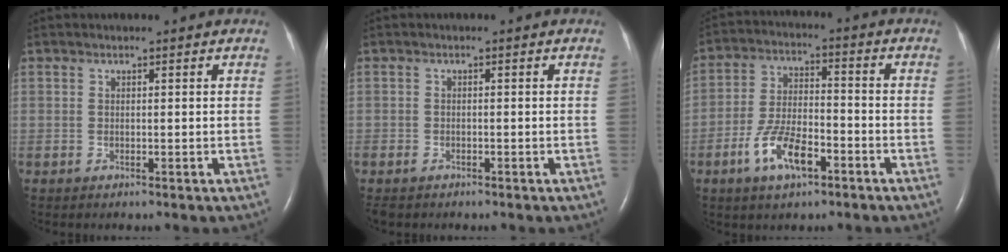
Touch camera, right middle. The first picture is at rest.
{"total": 2.5, "force": [-2.1, 1.2, 0.8], "torque": [-0.020, -0.005, -0.032]}
{"total": 9.1, "force": [-4.7, 3.5, 7.1], "torque": [-0.149, 0.003, -0.085]}